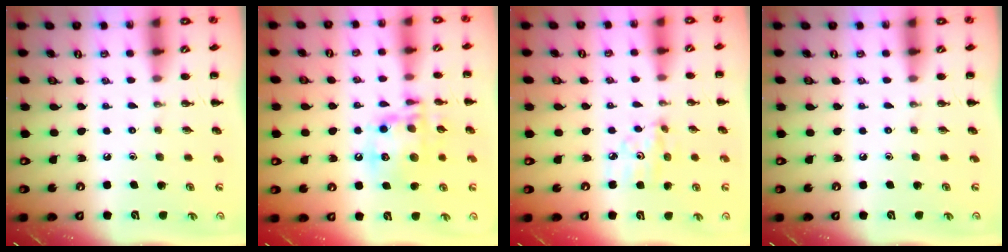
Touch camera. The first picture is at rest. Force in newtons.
{"total": 13.7, "press": 13.5, "slide": 2.3}
{"total": 6.5, "press": 6.4, "slide": 1.0}
{"total": 0.0}